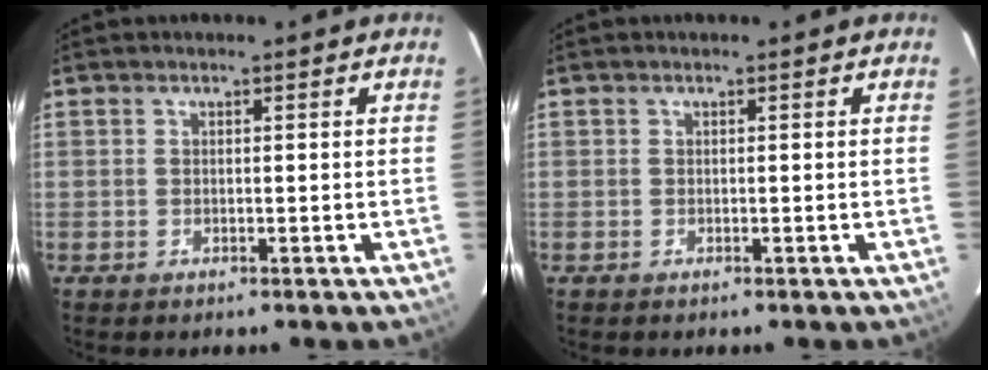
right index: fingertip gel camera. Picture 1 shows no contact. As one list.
[{"total": 0.0}]